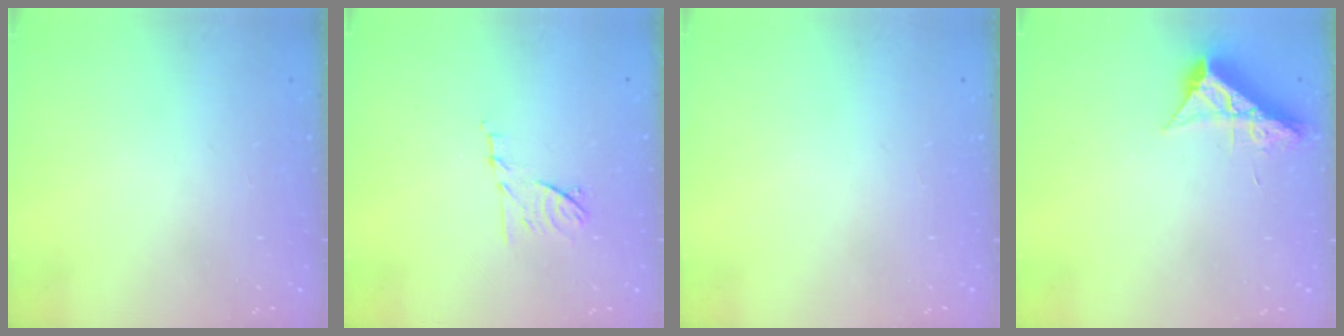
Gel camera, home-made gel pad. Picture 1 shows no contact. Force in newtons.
{"total": 8.2, "press": 8.2, "slide": 0.8}
{"total": 0.0}
{"total": 8.9, "press": 8.9, "slide": 0.3}